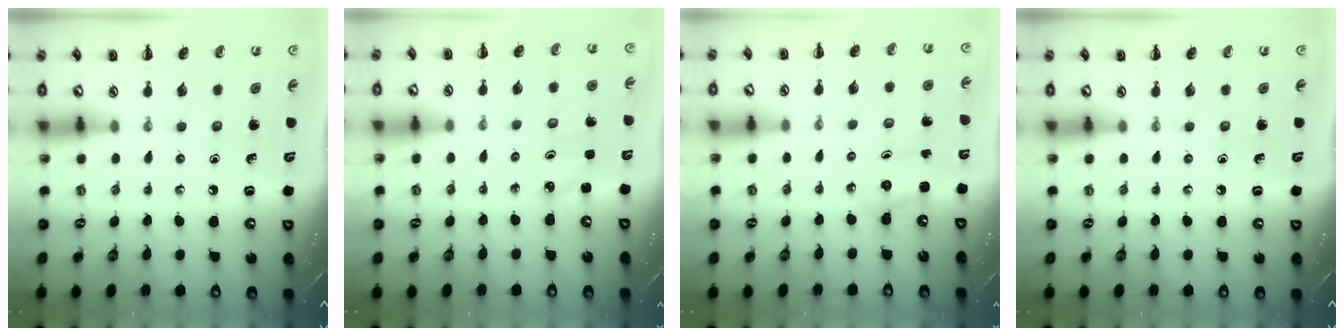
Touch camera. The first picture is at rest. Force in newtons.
{"total": 1.9, "press": 1.8, "slide": 0.5}
{"total": 3.2, "press": 3.1, "slide": 0.7}
{"total": 0.0}